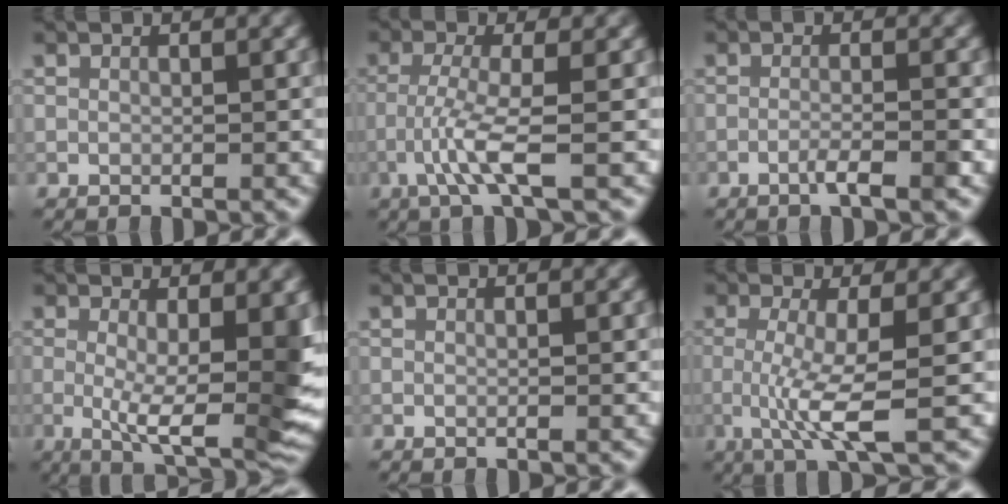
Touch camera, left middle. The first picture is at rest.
{"total": 3.8, "force": [-1.5, 0.1, 3.4], "torque": [-0.076, 0.005, -0.039]}
{"total": 2.3, "force": [-1.2, 0.3, 2.0], "torque": [-0.027, 0.009, -0.029]}
{"total": 9.6, "force": [-0.4, 2.6, 9.3], "torque": [-0.144, -0.019, -0.002]}
{"total": 0.0}
{"total": 5.0, "force": [-0.9, 0.8, 4.9], "torque": [-0.101, -0.011, -0.019]}